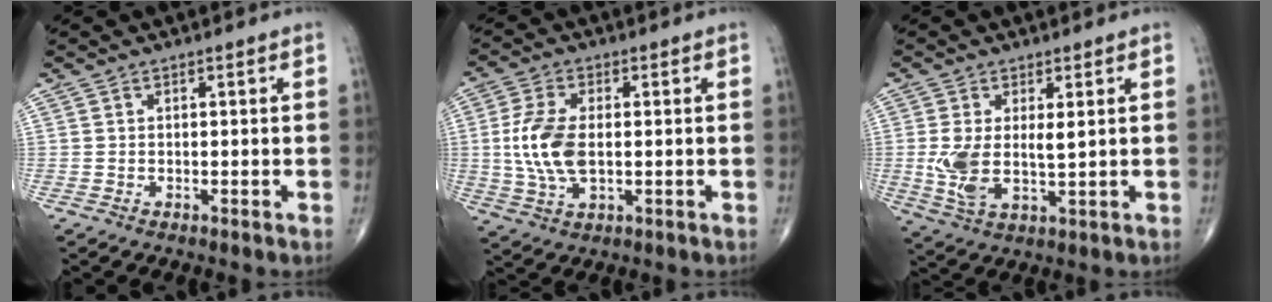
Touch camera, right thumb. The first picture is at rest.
{"total": 10.0, "force": [0.1, 5.3, 8.5], "torque": [-0.184, -0.001, 0.005]}
{"total": 7.7, "force": [0.8, 3.6, 6.8], "torque": [-0.143, -0.013, 0.022]}